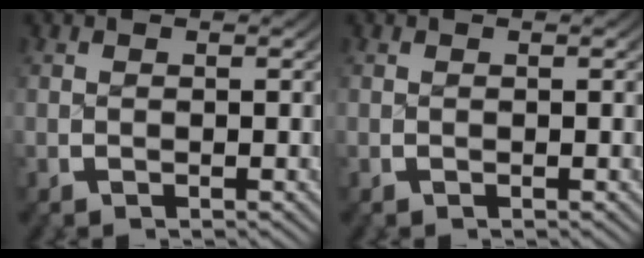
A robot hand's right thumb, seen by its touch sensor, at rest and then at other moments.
{"total": 0.0}